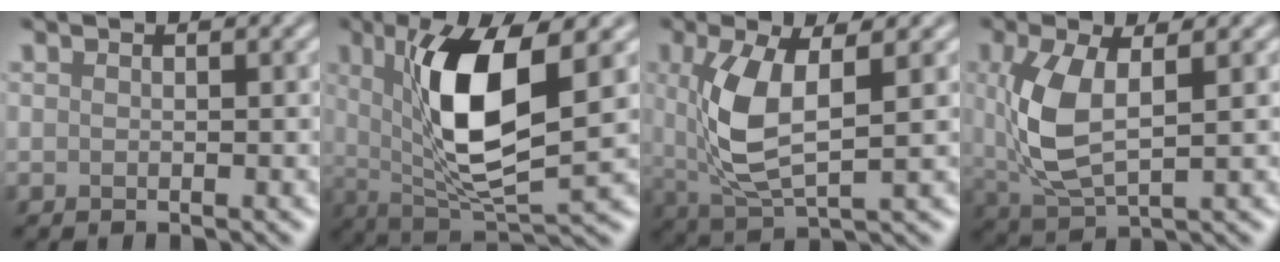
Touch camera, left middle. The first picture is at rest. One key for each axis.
{"total": 9.2, "fx": 2.1, "fy": 2.8, "fz": 8.5, "tx": -0.154, "ty": -0.012, "tz": 0.042}
{"total": 6.6, "fx": 1.1, "fy": 2.6, "fz": 6.0, "tx": -0.140, "ty": -0.009, "tz": 0.027}
{"total": 6.2, "fx": 0.9, "fy": 2.8, "fz": 5.4, "tx": -0.133, "ty": -0.004, "tz": 0.025}